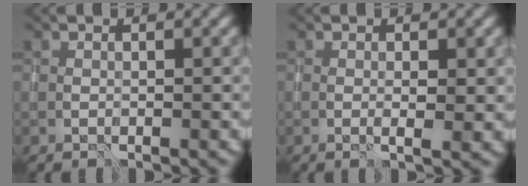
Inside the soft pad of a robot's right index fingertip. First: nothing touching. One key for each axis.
{"total": 1.8, "fx": 0.0, "fy": 0.2, "fz": 1.8, "tx": -0.026, "ty": -0.003, "tz": -0.001}